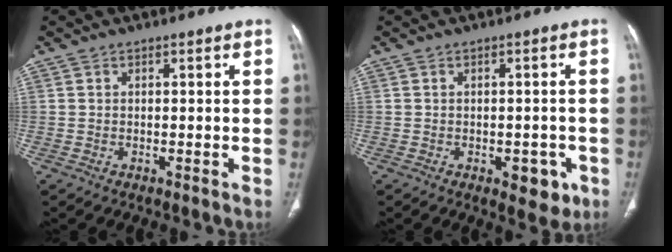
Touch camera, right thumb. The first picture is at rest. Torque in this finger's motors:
{"motor_torque": [0.59, 0.95, -0.10, 0.08, 0.01]}